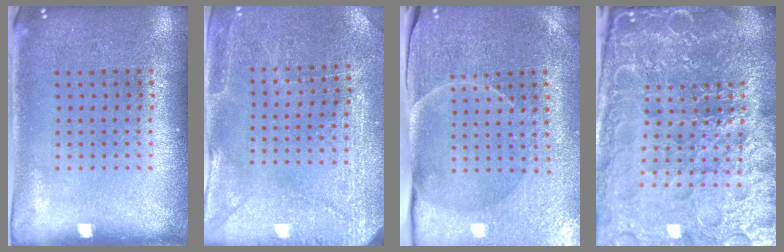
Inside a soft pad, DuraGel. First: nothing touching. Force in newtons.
{"total": 2.9, "press": 2.8, "slide": 0.5}
{"total": 3.6, "press": 3.6, "slide": 0.5}
{"total": 6.7, "press": 5.9, "slide": 3.1}